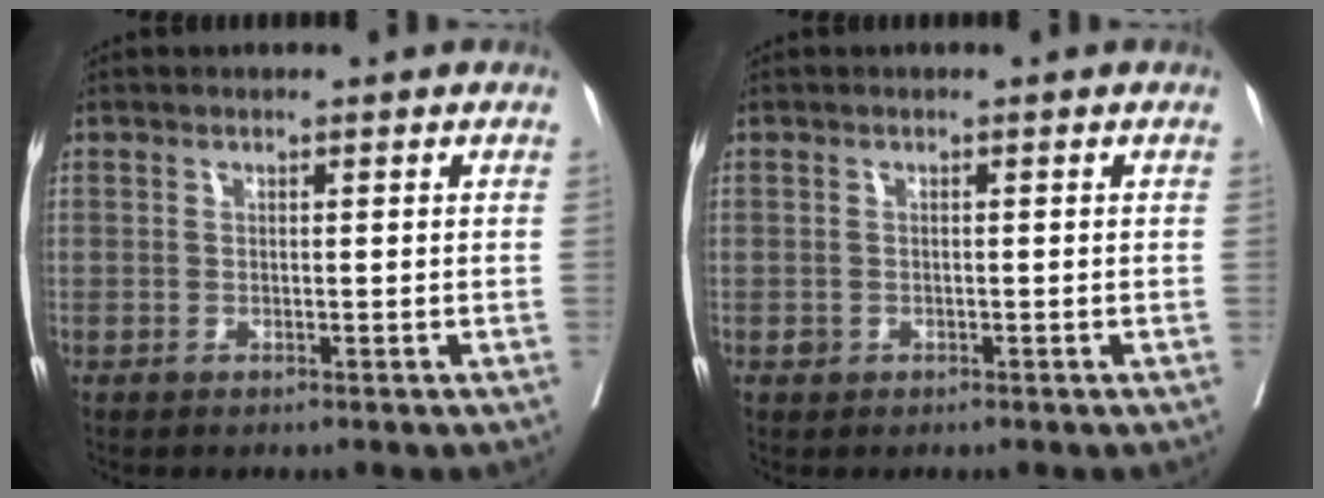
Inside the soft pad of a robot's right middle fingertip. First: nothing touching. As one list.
[{"total": 0.7, "force": [-0.3, 0.7, 0.2], "torque": [-0.002, 0.002, -0.004]}]